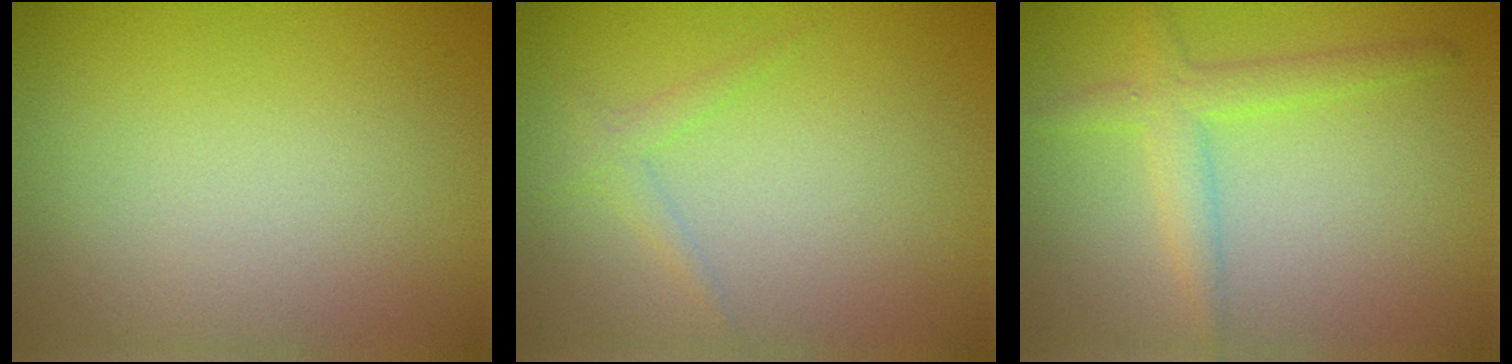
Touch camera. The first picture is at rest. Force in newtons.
{"total": 1.1, "press": 1.1, "slide": 0.0}
{"total": 2.8, "press": 2.8, "slide": 0.2}